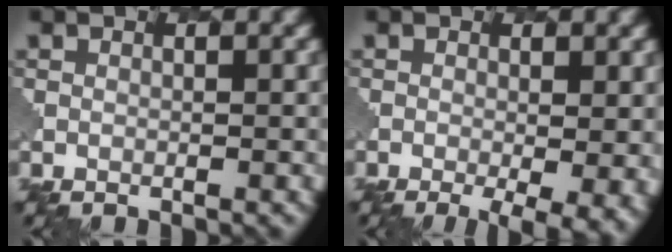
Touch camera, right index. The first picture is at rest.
{"total": 5.5, "force": [-1.6, 1.9, 4.9], "torque": [-0.068, -0.018, -0.007]}